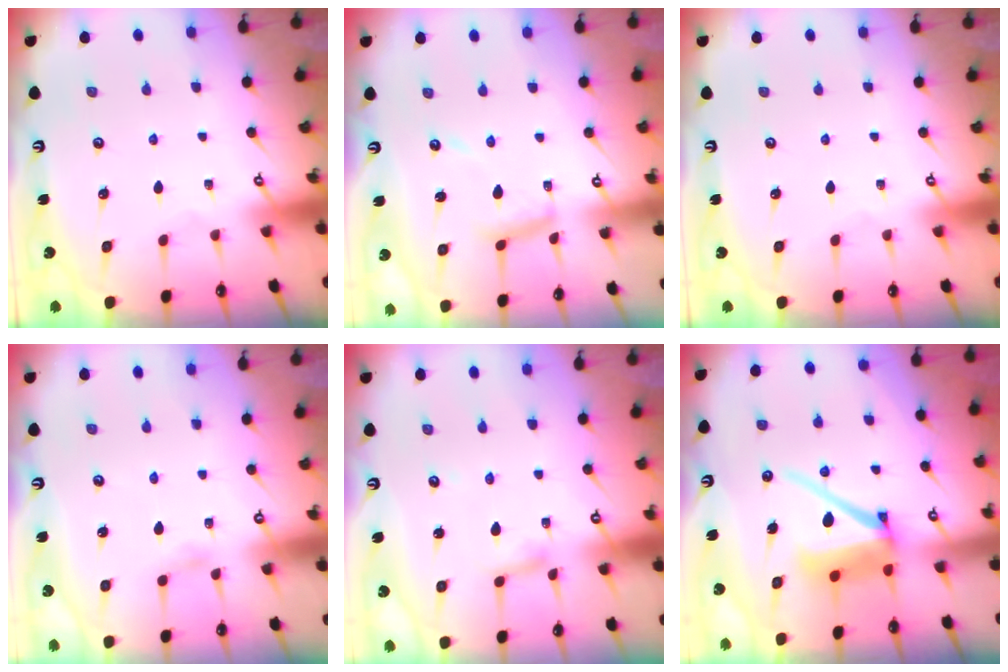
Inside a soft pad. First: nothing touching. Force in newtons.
{"total": 9.8, "press": 9.7, "slide": 0.9}
{"total": 0.0}
{"total": 2.9, "press": 2.9, "slide": 0.3}
{"total": 2.8, "press": 2.8, "slide": 0.2}
{"total": 11.4, "press": 11.3, "slide": 1.2}